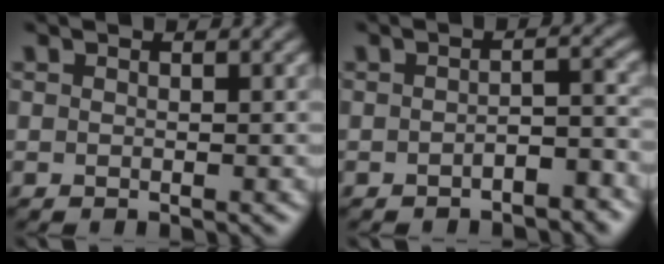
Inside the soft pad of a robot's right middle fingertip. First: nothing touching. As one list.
[{"total": 2.8, "force": [-1.5, 0.9, 2.2], "torque": [-0.033, 0.004, -0.024]}]